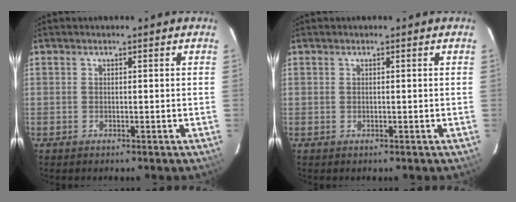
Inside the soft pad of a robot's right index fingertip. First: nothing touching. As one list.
[{"total": 0.0}]